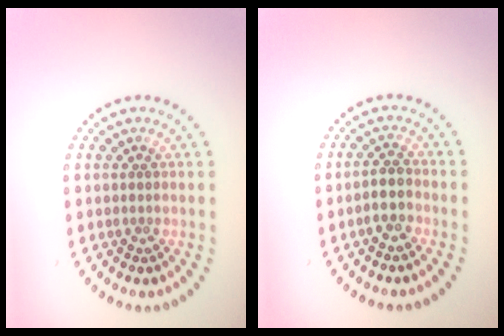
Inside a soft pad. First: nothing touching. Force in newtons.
{"total": 2.1, "press": 1.9, "slide": 0.9}